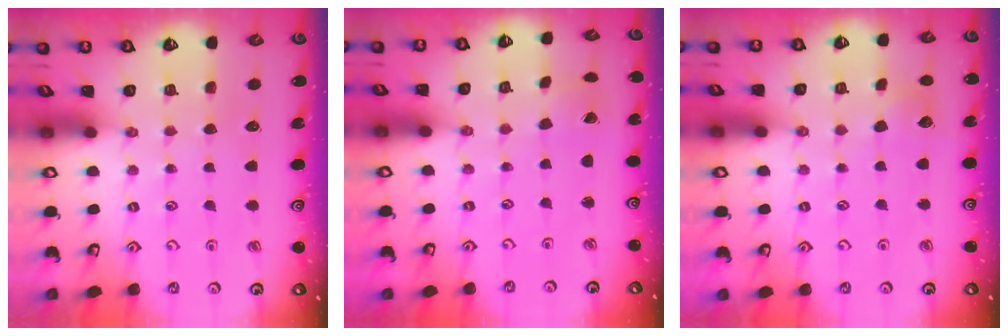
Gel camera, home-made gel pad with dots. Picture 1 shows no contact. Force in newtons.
{"total": 1.1, "press": 1.1, "slide": 0.1}
{"total": 5.6, "press": 5.6, "slide": 0.6}